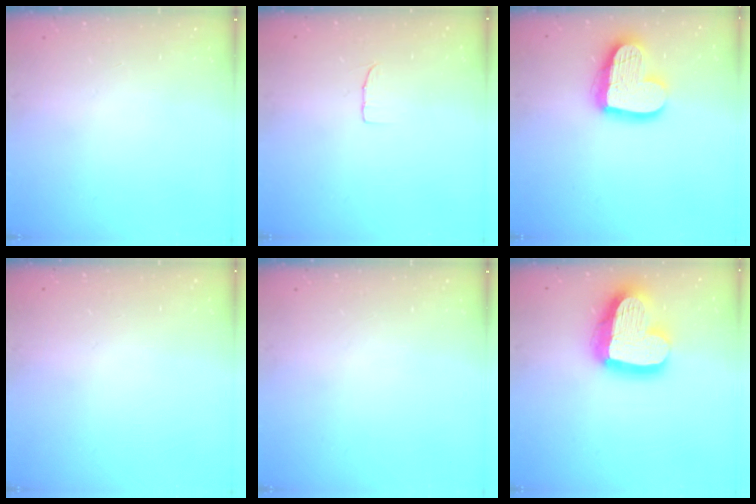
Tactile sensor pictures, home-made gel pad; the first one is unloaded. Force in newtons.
{"total": 4.4, "press": 4.3, "slide": 0.4}
{"total": 16.9, "press": 16.9, "slide": 1.6}
{"total": 0.0}
{"total": 0.0}
{"total": 21.5, "press": 21.4, "slide": 2.1}